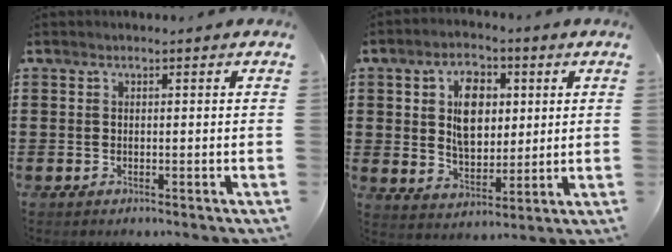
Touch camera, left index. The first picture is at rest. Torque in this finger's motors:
{"motor_torque": [1.21, 0.92, 0.19, 0.01]}